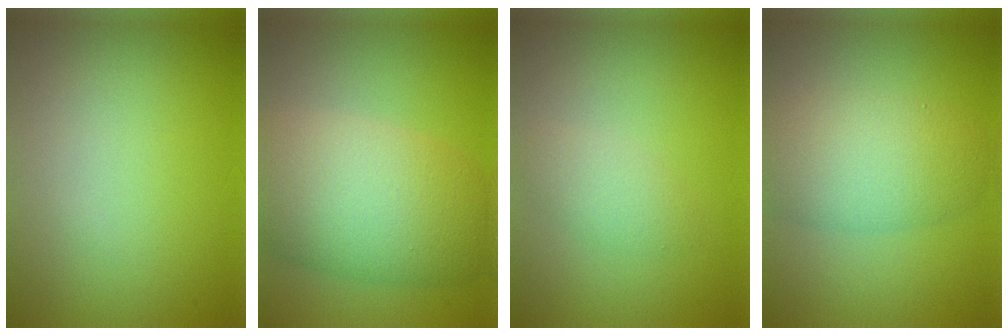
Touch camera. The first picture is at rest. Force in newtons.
{"total": 10.1, "press": 10.1, "slide": 0.1}
{"total": 1.9, "press": 1.9, "slide": 0.1}
{"total": 6.1, "press": 6.1, "slide": 0.2}